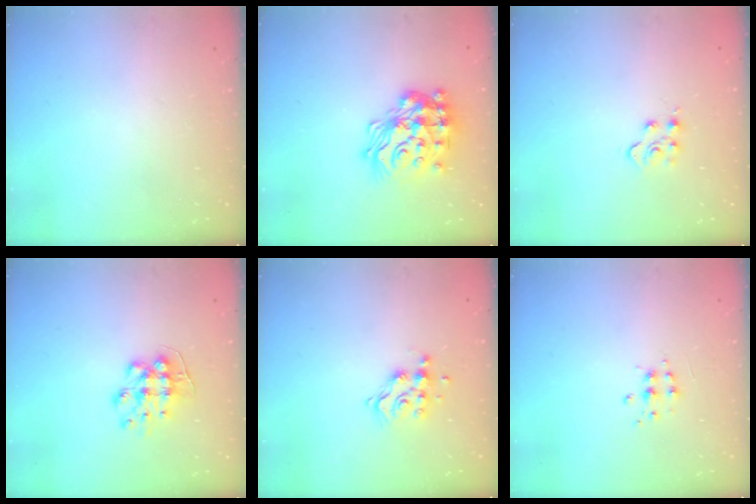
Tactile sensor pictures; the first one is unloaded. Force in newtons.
{"total": 22.2, "press": 22.2, "slide": 1.5}
{"total": 4.8, "press": 4.8, "slide": 0.3}
{"total": 8.3, "press": 8.3, "slide": 0.2}
{"total": 11.8, "press": 11.7, "slide": 1.0}
{"total": 4.9, "press": 4.9, "slide": 0.6}